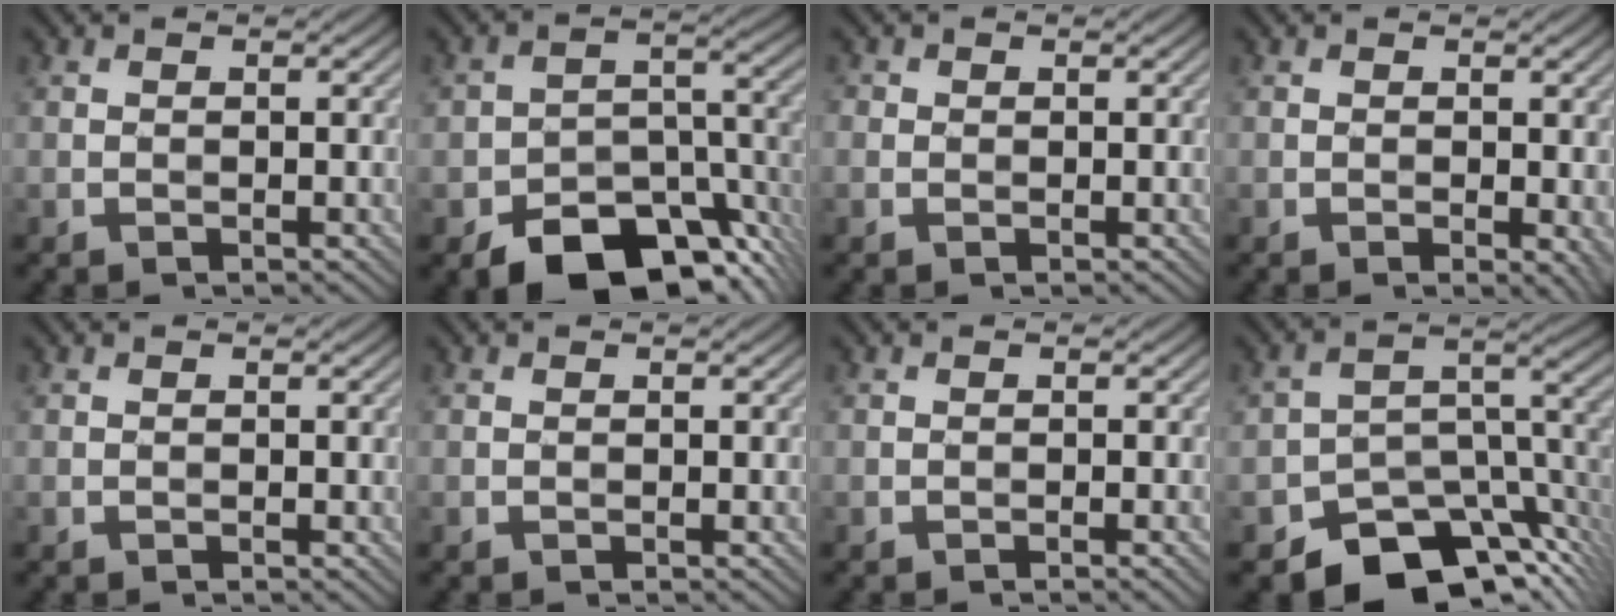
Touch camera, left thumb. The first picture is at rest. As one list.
[{"total": 11.9, "force": [-7.3, 6.6, 6.6], "torque": [-0.094, -0.014, -0.124]}, {"total": 0.9, "force": [0.1, 0.9, 0.2], "torque": [0.001, -0.002, -0.002]}, {"total": 1.9, "force": [-0.1, 1.0, 1.6], "torque": [-0.019, -0.007, 0.001]}, {"total": 0.0}, {"total": 0.0}, {"total": 0.6, "force": [-0.3, 0.0, 0.5], "torque": [-0.008, 0.001, -0.007]}, {"total": 10.8, "force": [-7.5, 6.0, 5.1], "torque": [-0.059, -0.020, -0.123]}]